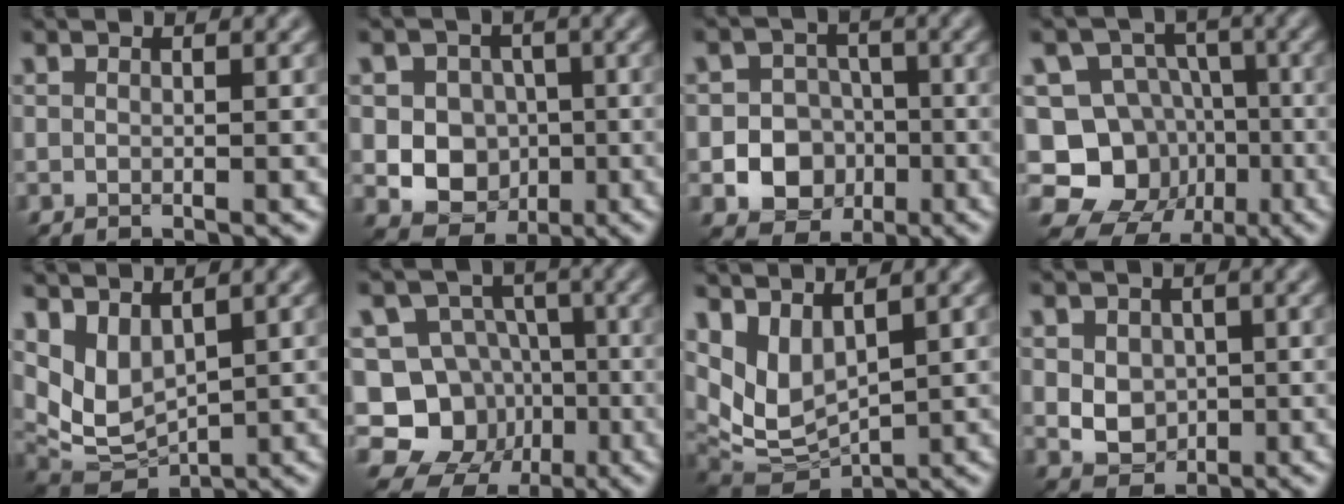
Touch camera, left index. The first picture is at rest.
{"total": 7.2, "force": [-0.4, 6.5, 3.1], "torque": [-0.042, 0.017, -0.036]}
{"total": 8.5, "force": [-3.0, 7.4, 2.9], "torque": [-0.022, -0.013, -0.070]}
{"total": 13.5, "force": [-4.9, 12.0, 3.9], "torque": [-0.077, 0.004, -0.086]}
{"total": 4.5, "force": [2.3, 2.4, 3.0], "torque": [-0.074, -0.016, 0.056]}
{"total": 12.1, "force": [-4.1, 10.8, 3.6], "torque": [-0.061, 0.008, -0.081]}
{"total": 5.4, "force": [2.8, 2.7, 3.8], "torque": [-0.092, -0.015, 0.061]}
{"total": 3.9, "force": [0.2, 3.1, 2.3], "torque": [-0.036, 0.005, 0.001]}